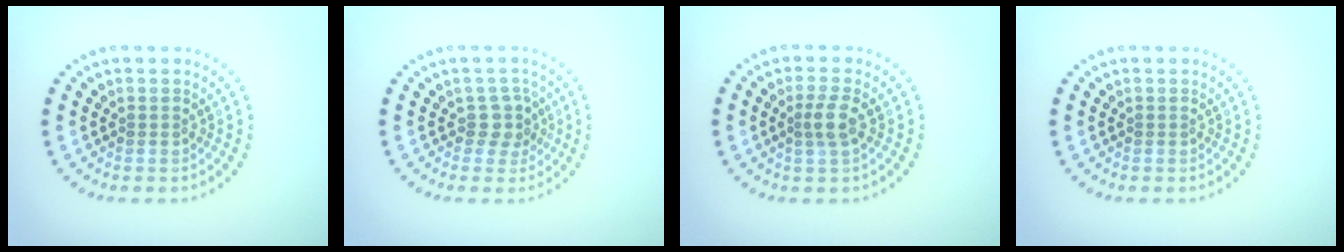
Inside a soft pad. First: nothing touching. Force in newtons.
{"total": 1.9, "press": 1.6, "slide": 1.0}
{"total": 2.1, "press": 1.9, "slide": 1.0}
{"total": 0.0}